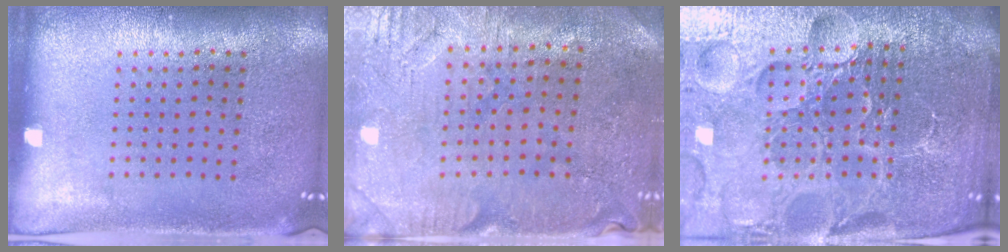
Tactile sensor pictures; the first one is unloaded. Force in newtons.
{"total": 0.6, "press": 0.5, "slide": 0.3}
{"total": 6.6, "press": 5.9, "slide": 3.1}